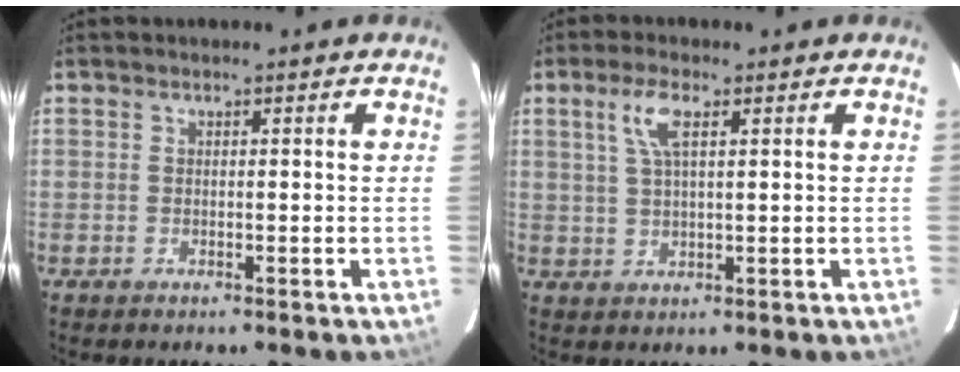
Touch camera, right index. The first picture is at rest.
{"total": 4.9, "force": [2.0, 1.4, 4.2], "torque": [-0.085, 0.007, 0.041]}